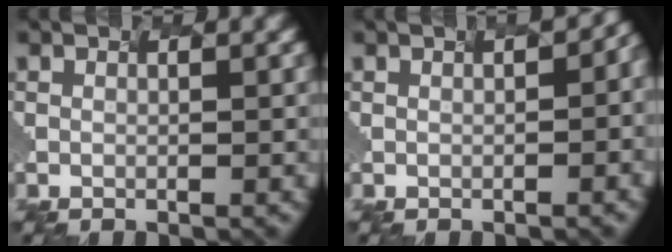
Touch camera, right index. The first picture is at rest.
{"total": 5.8, "force": [1.2, 2.5, 5.0], "torque": [-0.031, 0.042, 0.036]}